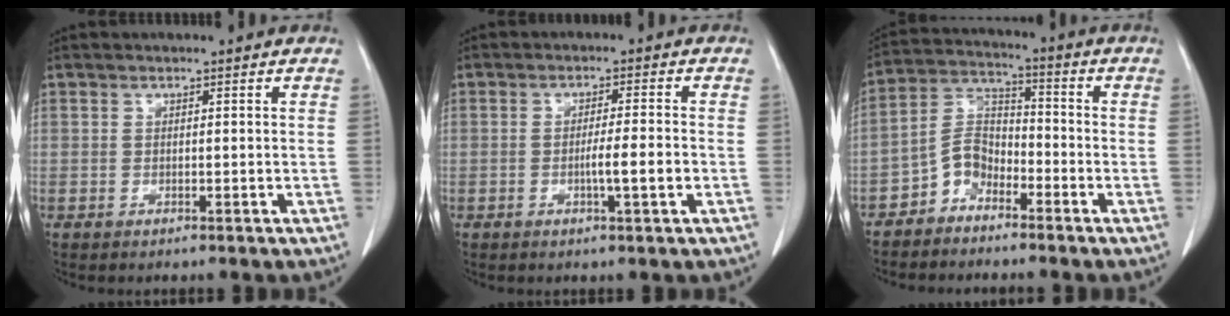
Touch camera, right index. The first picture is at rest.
{"total": 4.3, "force": [-1.2, -0.2, 4.2], "torque": [-0.067, -0.003, -0.018]}
{"total": 5.9, "force": [-3.8, 3.7, 2.6], "torque": [-0.052, 0.016, -0.081]}